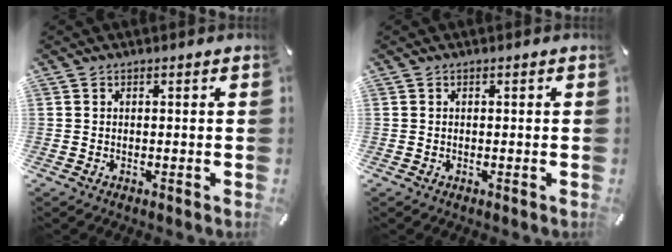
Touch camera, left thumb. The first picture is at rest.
{"total": 0.0}